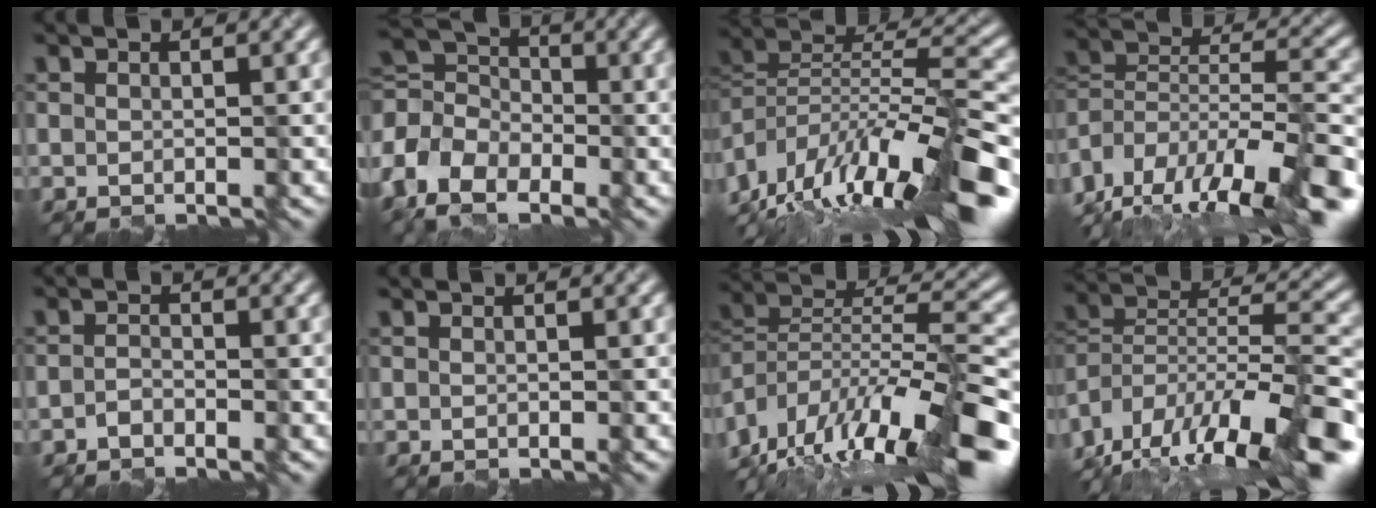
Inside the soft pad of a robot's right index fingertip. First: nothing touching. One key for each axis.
{"total": 7.5, "fx": -4.1, "fy": 5.1, "fz": 3.8, "tx": -0.089, "ty": 0.002, "tz": -0.099}
{"total": 14.6, "fx": -7.9, "fy": 4.0, "fz": 11.6, "tx": -0.191, "ty": 0.039, "tz": -0.130}
{"total": 16.1, "fx": -11.5, "fy": 6.5, "fz": 9.3, "tx": -0.162, "ty": 0.011, "tz": -0.168}
{"total": 1.2, "fx": -1.0, "fy": 0.5, "fz": 0.5, "tx": -0.015, "ty": 0.000, "tz": -0.019}
{"total": 0.0}
{"total": 14.7, "fx": -9.0, "fy": 4.6, "fz": 10.7, "tx": -0.164, "ty": 0.047, "tz": -0.146}
{"total": 16.3, "fx": -12.0, "fy": 5.0, "fz": 9.8, "tx": -0.152, "ty": 0.025, "tz": -0.192}